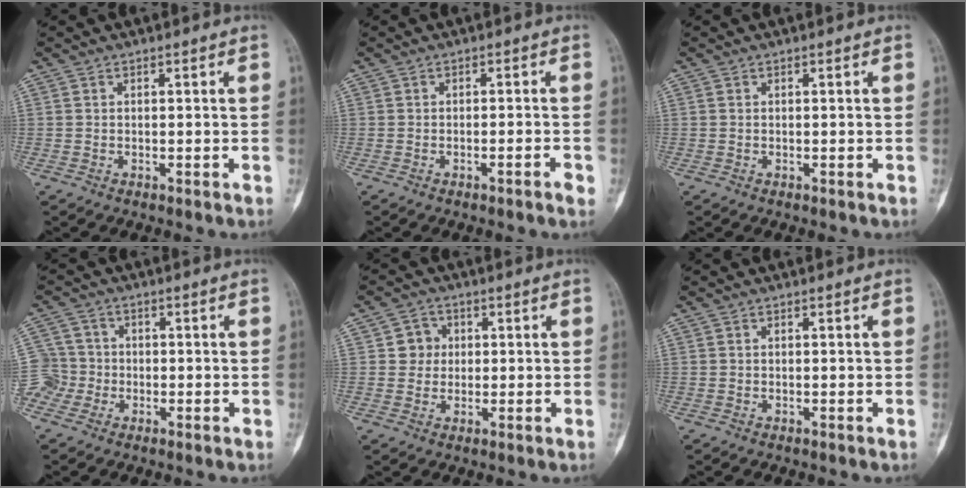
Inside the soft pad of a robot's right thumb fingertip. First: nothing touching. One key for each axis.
{"total": 2.0, "fx": -1.1, "fy": 0.2, "fz": 1.7, "tx": -0.028, "ty": 0.004, "tz": -0.015}
{"total": 0.0}
{"total": 7.1, "fx": -2.1, "fy": 6.7, "fz": 1.2, "tx": -0.014, "ty": 0.022, "tz": -0.042}
{"total": 4.1, "fx": 0.6, "fy": 4.0, "fz": 1.0, "tx": 0.011, "ty": 0.006, "tz": 0.004}
{"total": 0.0}